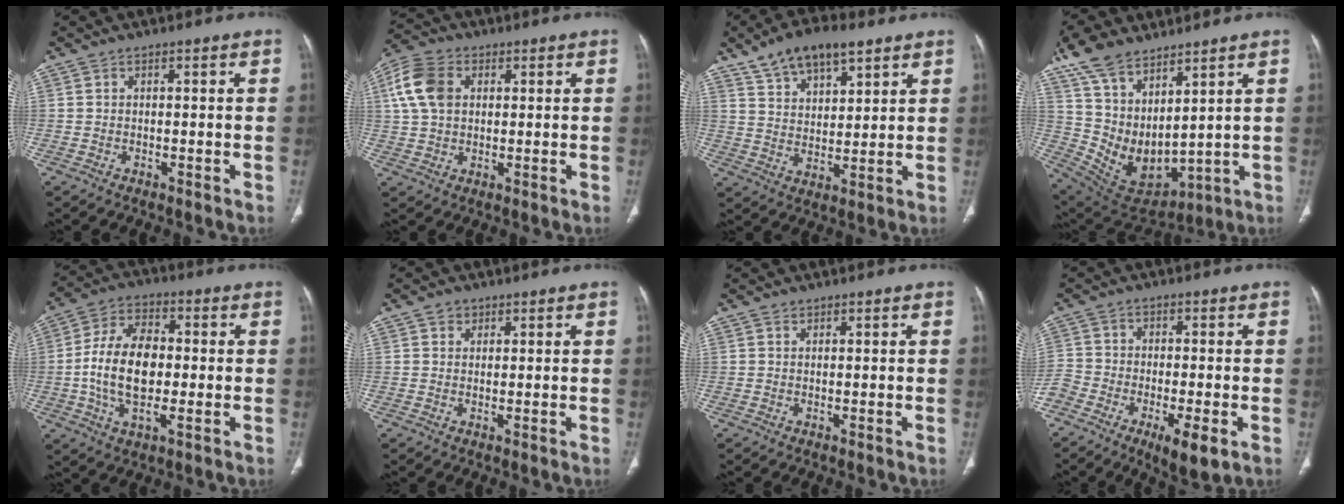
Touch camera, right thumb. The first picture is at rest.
{"total": 9.7, "force": [2.3, 6.9, 6.4], "torque": [-0.129, 0.013, 0.041]}
{"total": 12.6, "force": [8.2, 6.0, 7.5], "torque": [-0.100, -0.026, 0.145]}
{"total": 16.6, "force": [9.3, 9.2, 10.2], "torque": [-0.161, -0.034, 0.202]}
{"total": 14.0, "force": [-0.6, 7.8, 11.6], "torque": [-0.213, 0.015, -0.014]}
{"total": 2.0, "force": [1.0, 1.7, 0.4], "torque": [0.008, -0.004, 0.012]}
{"total": 0.6, "force": [0.4, 0.5, 0.1], "torque": [0.002, -0.002, 0.005]}
{"total": 11.5, "force": [-6.0, 4.4, 8.9], "torque": [-0.162, 0.007, -0.107]}